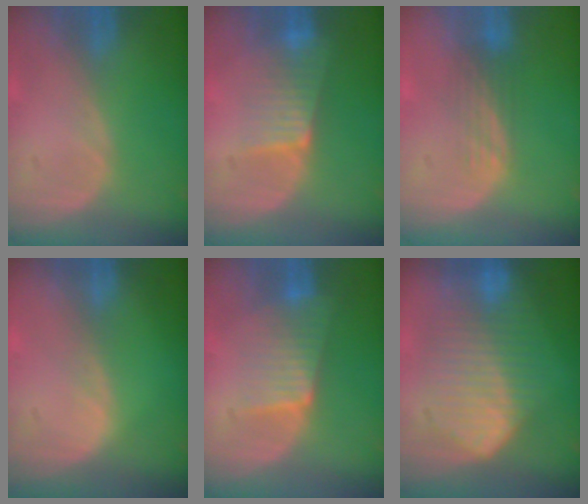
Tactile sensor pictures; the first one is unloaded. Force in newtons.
{"total": 6.5, "press": 5.8, "slide": 3.1}
{"total": 3.7, "press": 3.1, "slide": 2.0}
{"total": 0.6, "press": 0.6, "slide": 0.1}
{"total": 6.2, "press": 5.9, "slide": 1.8}
{"total": 10.5, "press": 10.4, "slide": 0.5}